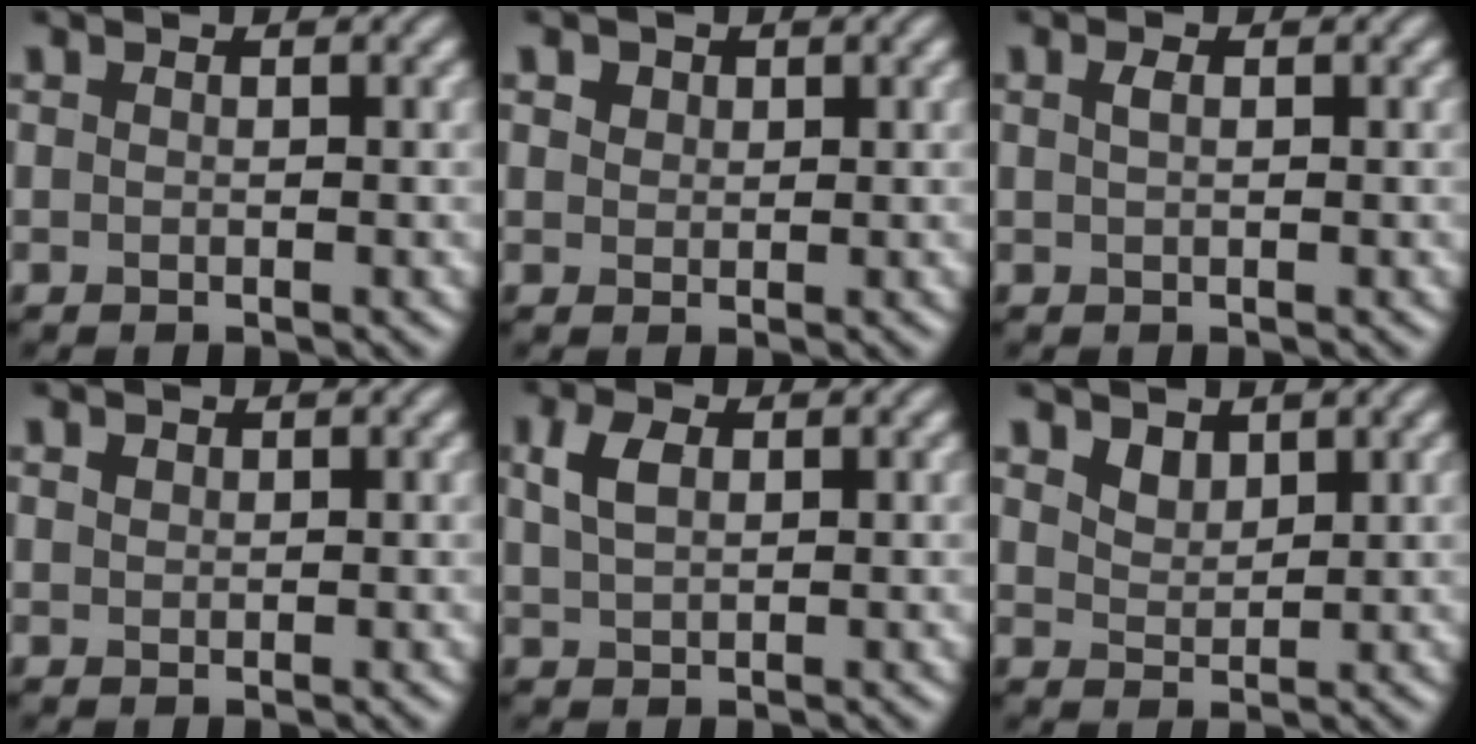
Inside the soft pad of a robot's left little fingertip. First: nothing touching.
{"total": 2.2, "force": [1.4, 1.5, 0.9], "torque": [-0.023, 0.006, 0.019]}
{"total": 0.8, "force": [0.3, 0.3, 0.7], "torque": [-0.016, 0.004, 0.006]}
{"total": 0.6, "force": [0.4, 0.4, 0.2], "torque": [-0.004, -0.001, 0.008]}
{"total": 2.6, "force": [1.0, 1.5, 1.8], "torque": [-0.044, 0.006, 0.021]}
{"total": 1.7, "force": [1.3, 0.9, 0.6], "torque": [-0.015, -0.005, 0.025]}